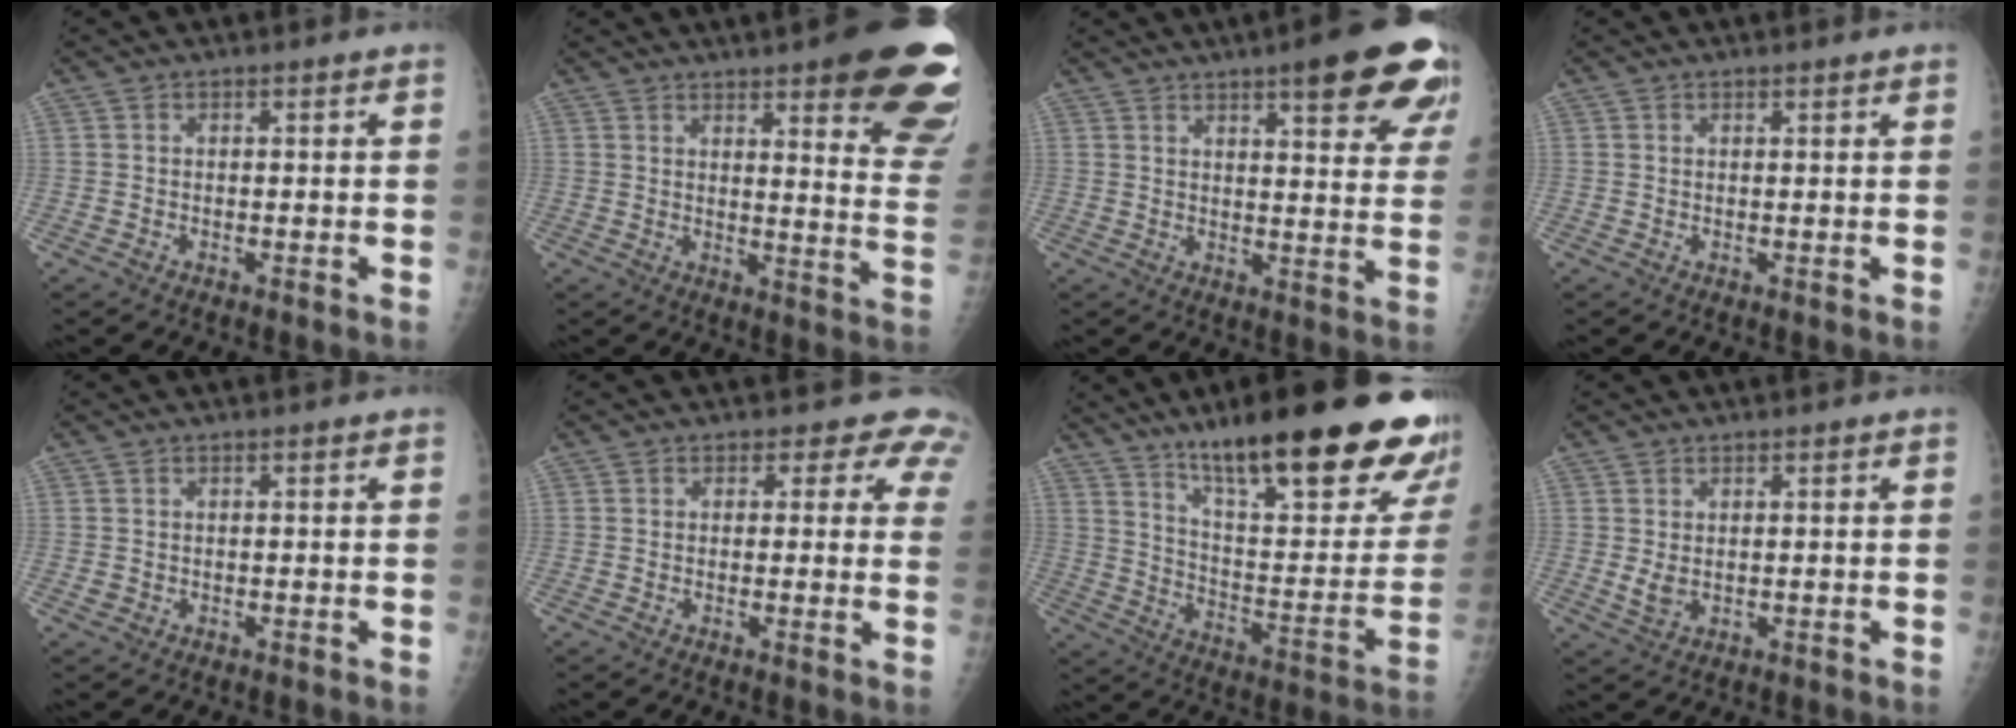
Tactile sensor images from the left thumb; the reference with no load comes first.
{"total": 22.6, "force": [13.7, 5.1, 17.2], "torque": [-0.166, -0.057, 0.160]}
{"total": 18.0, "force": [10.9, 4.1, 13.7], "torque": [-0.150, -0.039, 0.128]}
{"total": 0.8, "force": [0.7, 0.2, 0.3], "torque": [-0.003, -0.001, 0.010]}
{"total": 0.7, "force": [-0.2, 0.6, 0.2], "torque": [0.003, 0.002, 0.000]}
{"total": 6.2, "force": [4.9, 3.5, 1.2], "torque": [0.029, -0.018, 0.028]}
{"total": 30.5, "force": [20.6, 6.5, 21.5], "torque": [-0.262, -0.084, 0.307]}
{"total": 2.5, "force": [0.5, 1.7, 1.7], "torque": [-0.027, -0.008, 0.015]}